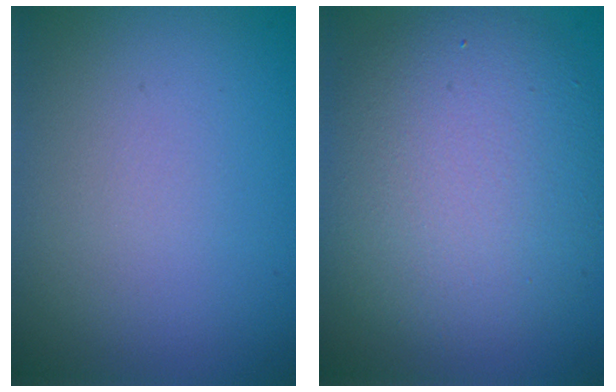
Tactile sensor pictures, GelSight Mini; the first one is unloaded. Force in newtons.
{"total": 7.6, "press": 7.6, "slide": 0.6}